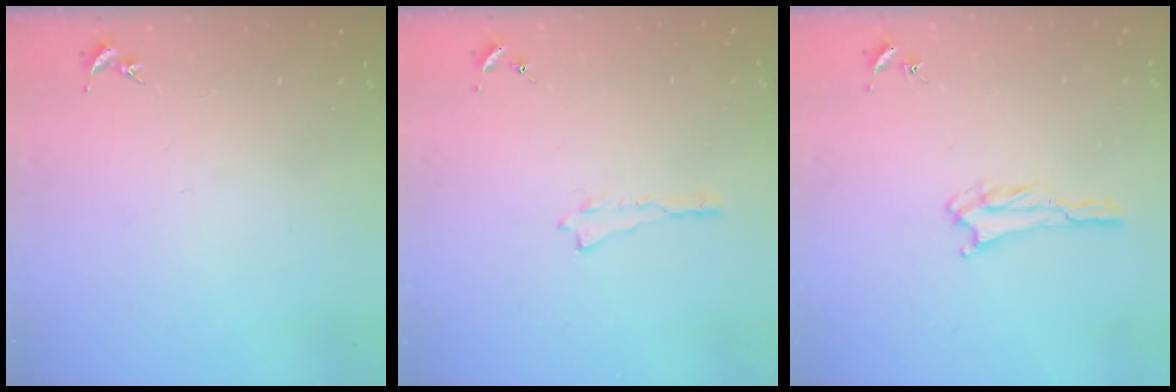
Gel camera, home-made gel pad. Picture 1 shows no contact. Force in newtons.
{"total": 0.0}
{"total": 2.3, "press": 2.2, "slide": 0.4}